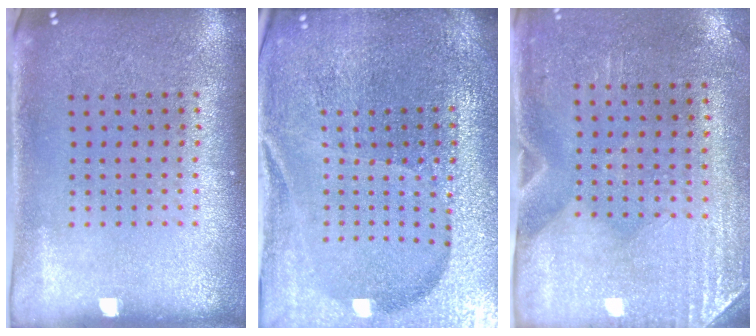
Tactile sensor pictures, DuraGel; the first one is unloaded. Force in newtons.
{"total": 5.0, "press": 4.6, "slide": 1.8}
{"total": 3.0, "press": 2.5, "slide": 1.5}